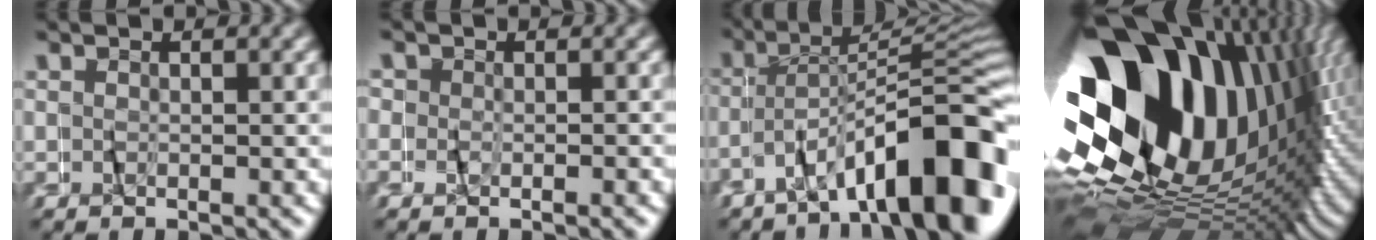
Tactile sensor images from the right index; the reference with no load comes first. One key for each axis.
{"total": 1.6, "fx": -0.1, "fy": 1.3, "fz": 0.9, "tx": -0.027, "ty": -0.004, "tz": -0.001}
{"total": 11.0, "fx": -5.5, "fy": 3.5, "fz": 8.9, "tx": -0.121, "ty": 0.006, "tz": -0.084}
{"total": 38.9, "fx": -1.6, "fy": 25.3, "fz": 29.4, "tx": -0.439, "ty": -0.025, "tz": -0.017}